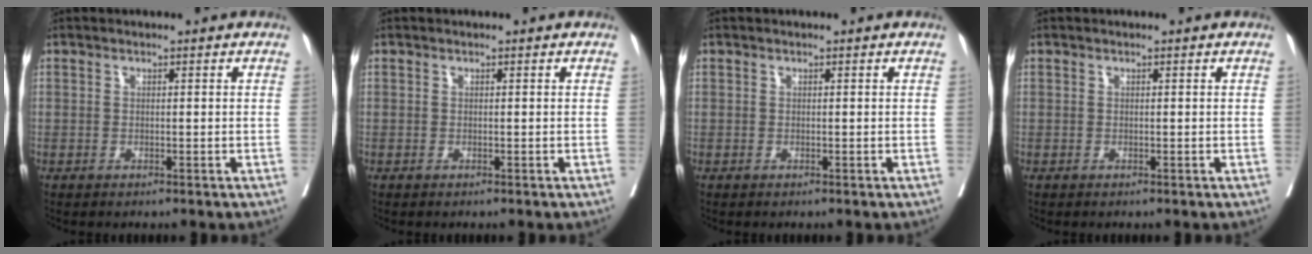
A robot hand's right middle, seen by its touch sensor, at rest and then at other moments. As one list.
[{"total": 0.0}, {"total": 0.0}, {"total": 0.0}]